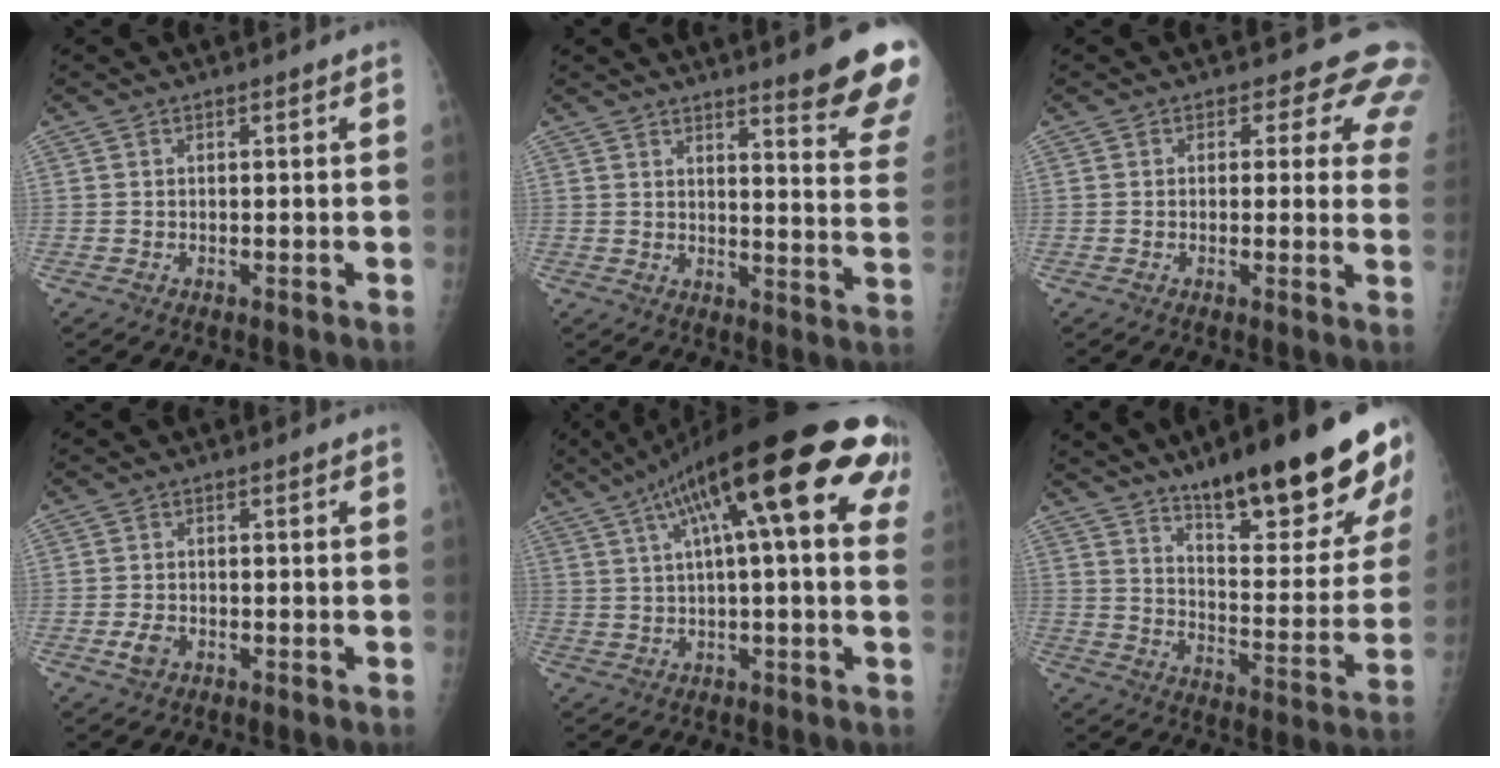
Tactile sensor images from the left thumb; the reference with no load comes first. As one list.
[{"total": 14.3, "force": [11.2, 1.0, 8.8], "torque": [-0.083, -0.089, 0.133]}, {"total": 8.1, "force": [6.1, 4.3, 3.1], "torque": [0.014, -0.024, 0.039]}, {"total": 2.2, "force": [-1.1, 1.5, 1.2], "torque": [-0.026, 0.000, -0.020]}, {"total": 24.9, "force": [9.6, 6.3, 22.1], "torque": [-0.340, 0.040, 0.139]}, {"total": 25.7, "force": [17.3, 6.0, 18.0], "torque": [-0.219, -0.080, 0.257]}]